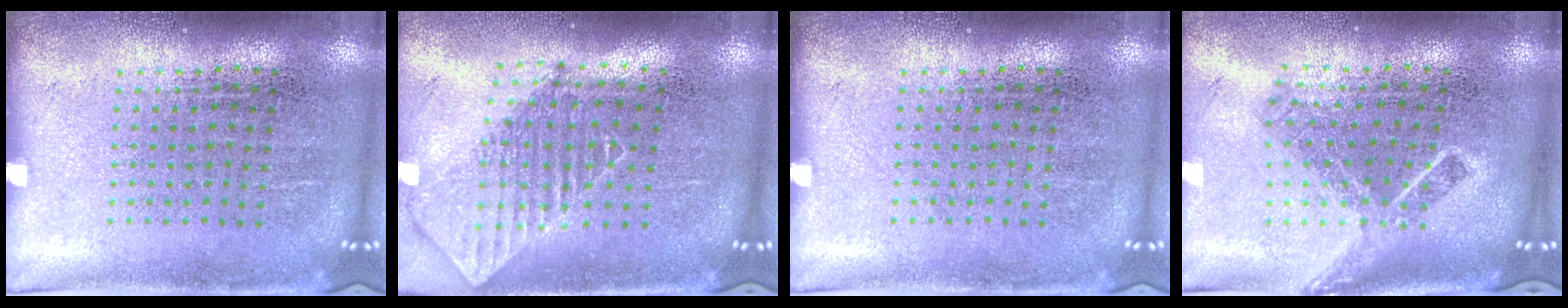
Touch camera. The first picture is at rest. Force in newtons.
{"total": 2.1, "press": 1.6, "slide": 1.3}
{"total": 0.0}
{"total": 2.1, "press": 1.5, "slide": 1.5}